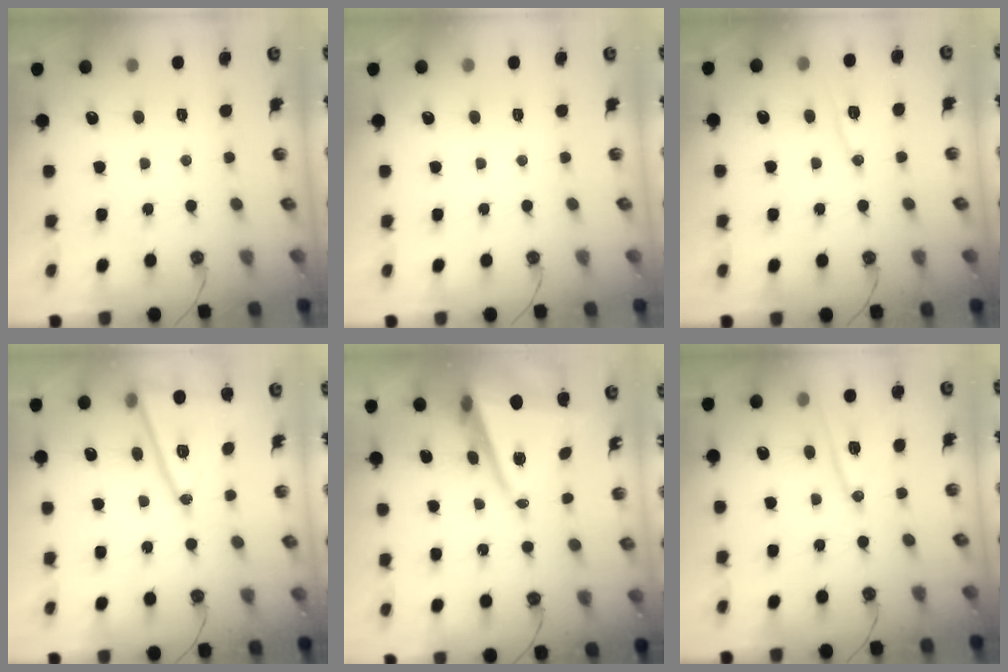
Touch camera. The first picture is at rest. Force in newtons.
{"total": 0.0}
{"total": 10.0, "press": 10.0, "slide": 0.4}
{"total": 16.2, "press": 15.9, "slide": 3.3}
{"total": 10.4, "press": 9.9, "slide": 3.4}
{"total": 12.0, "press": 11.7, "slide": 2.7}